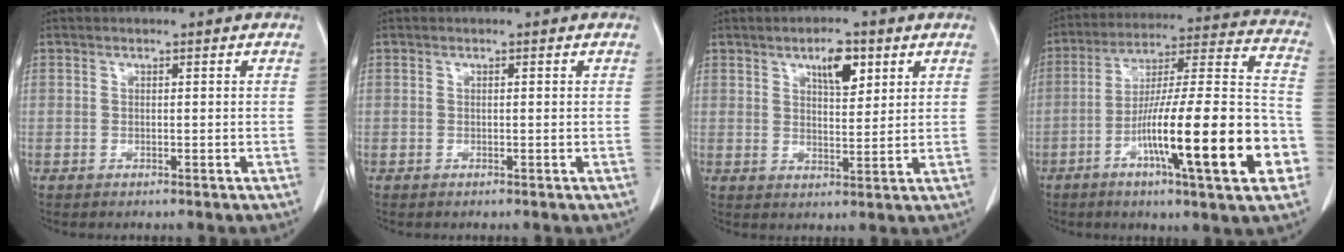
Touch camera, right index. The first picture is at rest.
{"total": 0.0}
{"total": 5.8, "force": [3.0, 2.1, 4.4], "torque": [-0.074, 0.001, 0.049]}
{"total": 23.2, "force": [-8.2, 2.1, 21.6], "torque": [-0.299, 0.003, -0.129]}